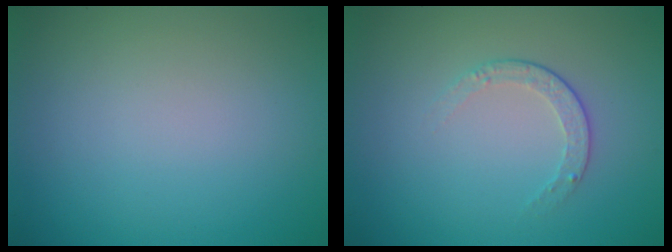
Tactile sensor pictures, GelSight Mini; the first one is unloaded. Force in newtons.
{"total": 1.6, "press": 1.2, "slide": 1.1}